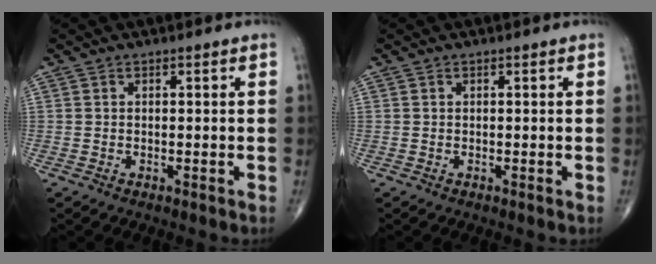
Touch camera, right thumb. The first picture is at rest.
{"total": 0.0}